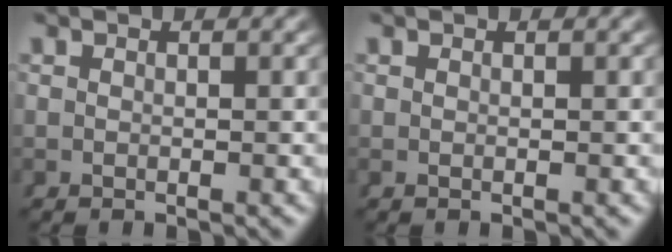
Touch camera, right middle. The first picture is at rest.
{"total": 0.0}